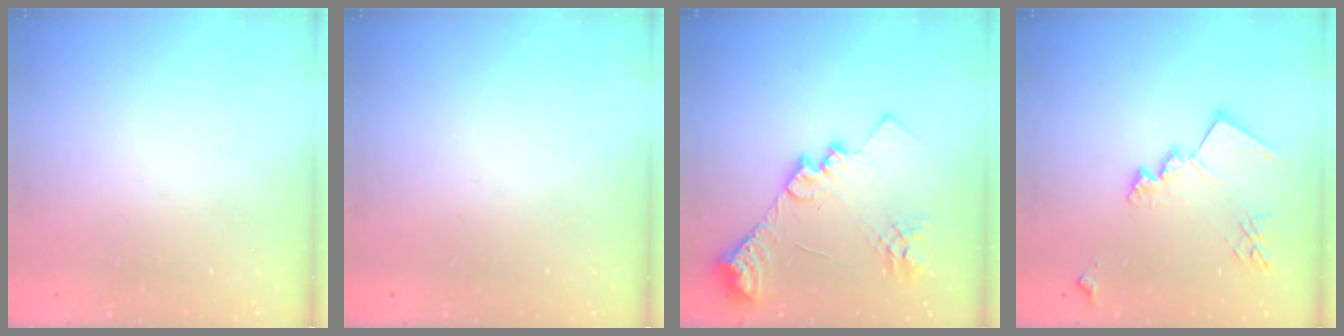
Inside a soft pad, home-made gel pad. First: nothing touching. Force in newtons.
{"total": 0.0}
{"total": 22.6, "press": 22.4, "slide": 3.2}
{"total": 16.5, "press": 16.4, "slide": 1.0}